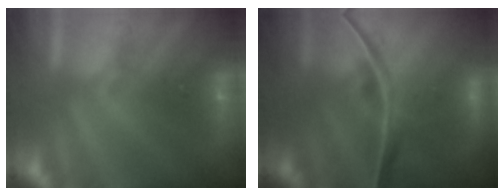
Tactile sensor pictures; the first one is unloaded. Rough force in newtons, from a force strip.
{"total": 5.7}